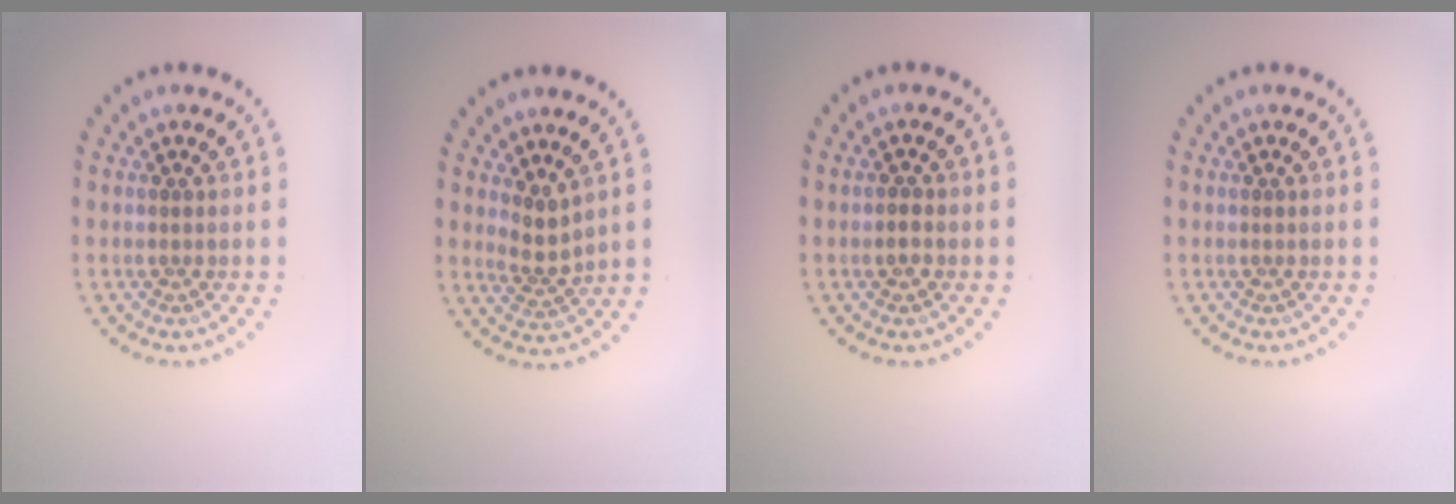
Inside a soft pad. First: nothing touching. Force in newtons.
{"total": 2.2, "press": 1.6, "slide": 1.5}
{"total": 1.0, "press": 1.0, "slide": 0.2}
{"total": 0.0}